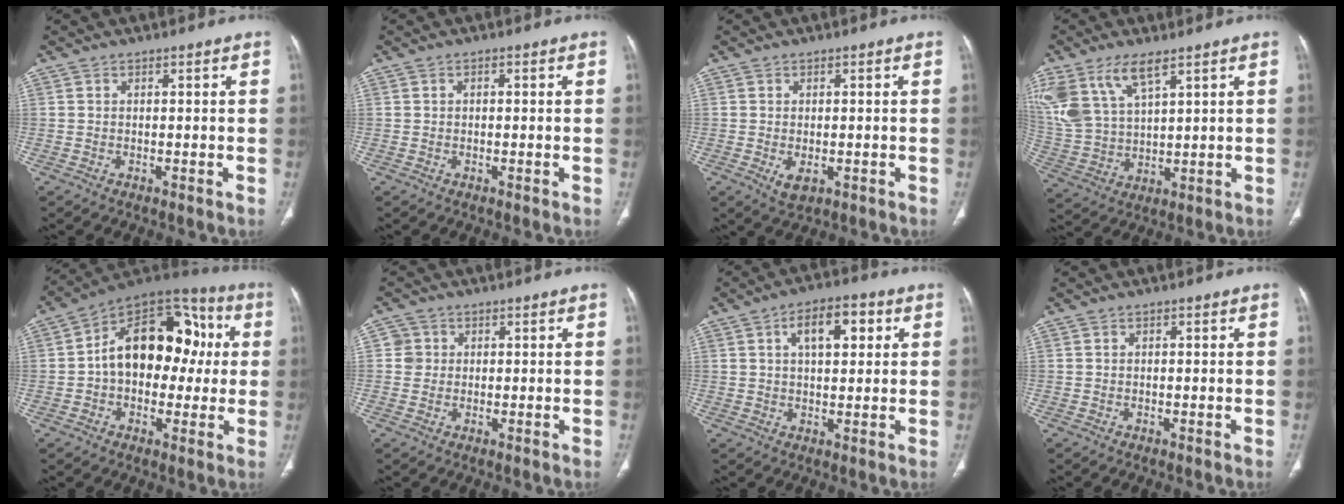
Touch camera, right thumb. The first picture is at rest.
{"total": 0.0}
{"total": 3.1, "force": [-0.9, 1.7, 2.4], "torque": [-0.039, -0.004, -0.006]}
{"total": 13.0, "force": [7.4, 5.8, 8.9], "torque": [-0.189, -0.015, 0.161]}
{"total": 20.1, "force": [1.6, 13.3, 15.1], "torque": [-0.183, 0.048, 0.017]}
{"total": 2.7, "force": [0.4, 2.7, 0.1], "torque": [0.018, 0.005, 0.004]}
{"total": 8.9, "force": [2.9, 4.5, 7.1], "torque": [-0.089, 0.009, 0.042]}
{"total": 0.0}